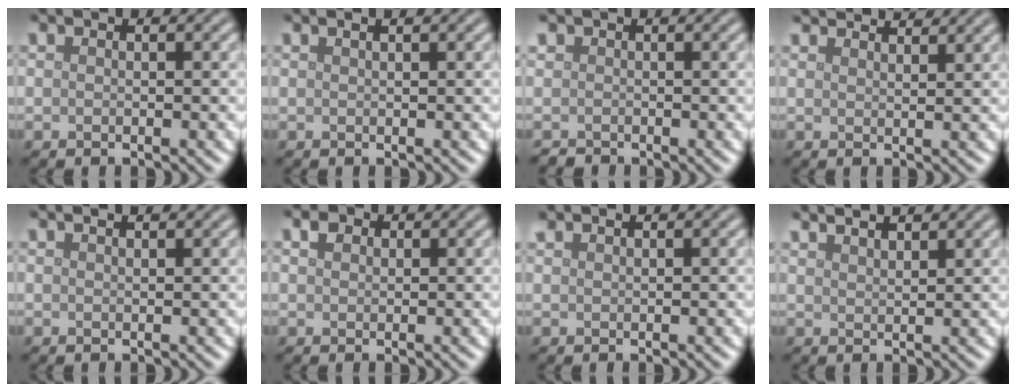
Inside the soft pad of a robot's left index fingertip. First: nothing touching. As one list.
[{"total": 0.9, "force": [0.6, 0.3, 0.7], "torque": [-0.006, 0.000, 0.004]}, {"total": 0.9, "force": [-0.4, 0.8, -0.1], "torque": [0.010, -0.002, -0.012]}, {"total": 4.5, "force": [4.3, 0.7, 1.4], "torque": [-0.015, 0.009, 0.044]}, {"total": 1.8, "force": [1.4, 0.7, 1.0], "torque": [-0.001, 0.001, -0.002]}, {"total": 1.2, "force": [0.6, 0.9, 0.5], "torque": [-0.008, 0.004, 0.008]}, {"total": 0.9, "force": [0.8, 0.1, 0.3], "torque": [-0.004, 0.001, 0.014]}, {"total": 3.8, "force": [3.0, 1.2, 1.9], "torque": [-0.008, 0.024, 0.019]}]